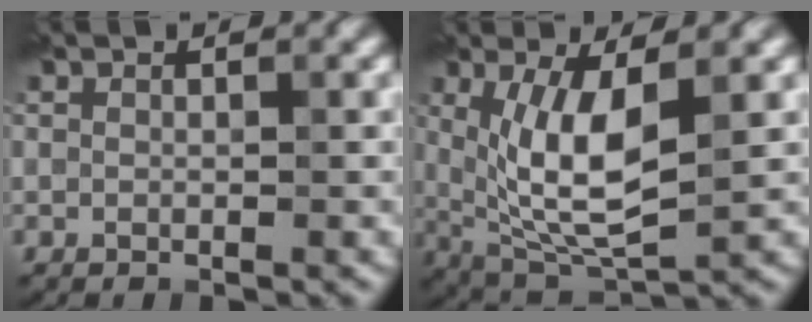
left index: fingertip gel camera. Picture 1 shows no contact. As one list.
[{"total": 7.3, "force": [0.8, 2.8, 6.7], "torque": [-0.136, -0.014, 0.021]}]